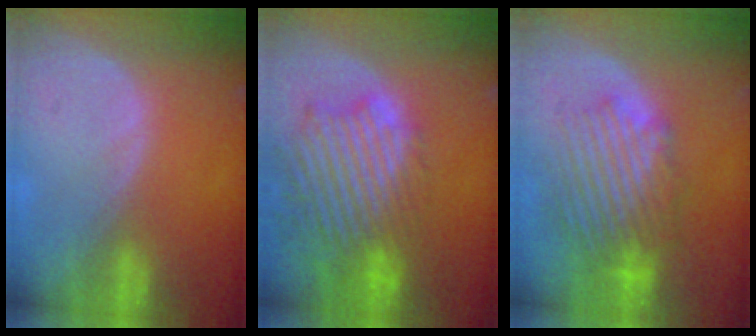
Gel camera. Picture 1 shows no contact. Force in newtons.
{"total": 13.7, "press": 11.7, "slide": 7.2}
{"total": 9.3, "press": 8.8, "slide": 3.0}